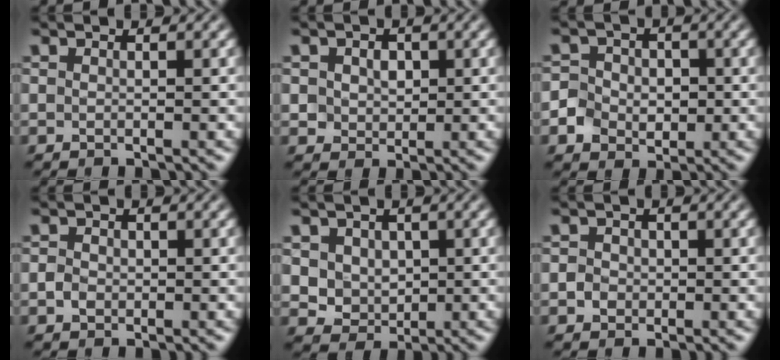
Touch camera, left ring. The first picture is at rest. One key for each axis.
{"total": 2.5, "fx": 0.5, "fy": 2.0, "fz": 1.4, "tx": -0.026, "ty": 0.003, "tz": 0.003}
{"total": 4.2, "fx": -1.0, "fy": 3.7, "fz": 1.6, "tx": -0.018, "ty": 0.005, "tz": -0.034}
{"total": 1.3, "fx": -0.3, "fy": 1.1, "fz": 0.6, "tx": -0.012, "ty": 0.000, "tz": -0.009}
{"total": 3.5, "fx": 0.8, "fy": 3.0, "fz": 1.6, "tx": -0.041, "ty": -0.006, "tz": 0.027}
{"total": 1.5, "fx": -0.2, "fy": 1.4, "fz": 0.5, "tx": -0.001, "ty": 0.000, "tz": -0.005}